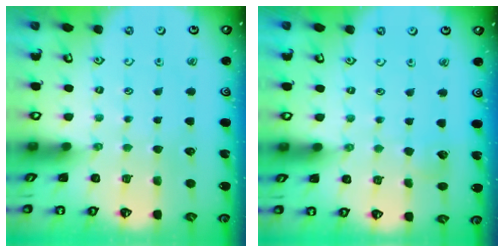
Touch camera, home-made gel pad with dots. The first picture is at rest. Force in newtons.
{"total": 4.3, "press": 4.3, "slide": 0.4}